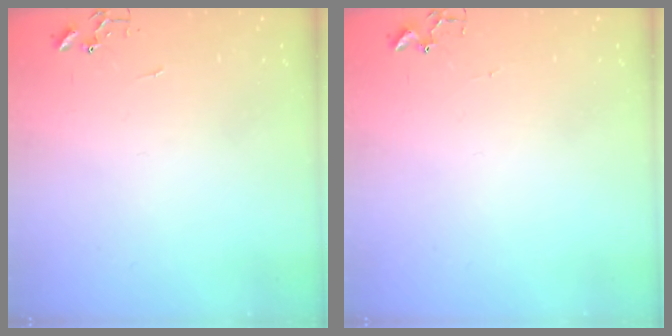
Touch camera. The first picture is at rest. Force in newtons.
{"total": 1.8, "press": 1.8, "slide": 0.2}